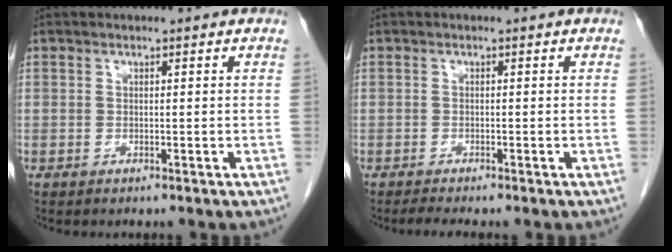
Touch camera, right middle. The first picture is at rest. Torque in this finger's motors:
{"motor_torque": [0.56, -0.32, -0.03, 0.02]}